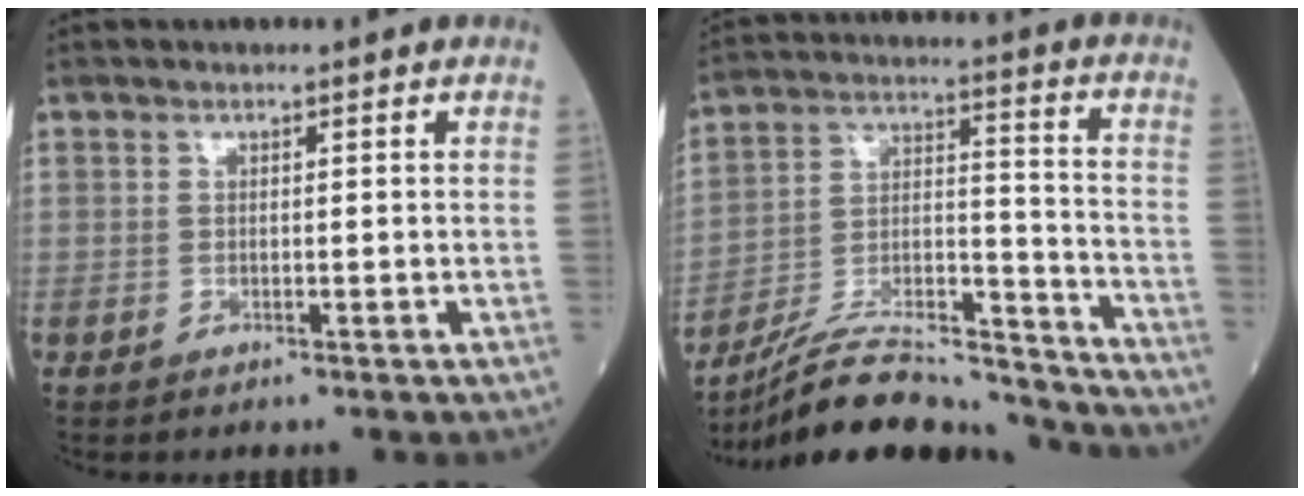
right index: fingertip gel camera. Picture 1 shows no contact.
{"total": 19.7, "force": [-18.7, 2.7, 5.5], "torque": [-0.117, 0.023, -0.309]}